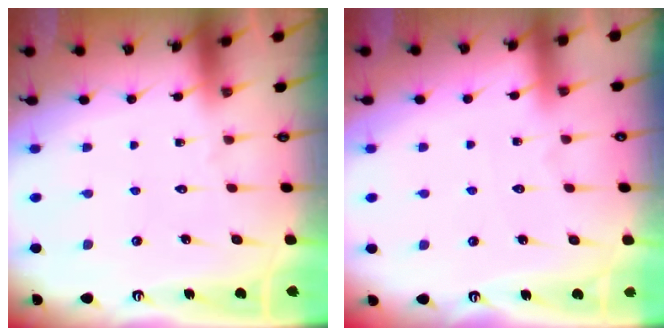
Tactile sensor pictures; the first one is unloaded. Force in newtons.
{"total": 2.4, "press": 2.4, "slide": 0.4}